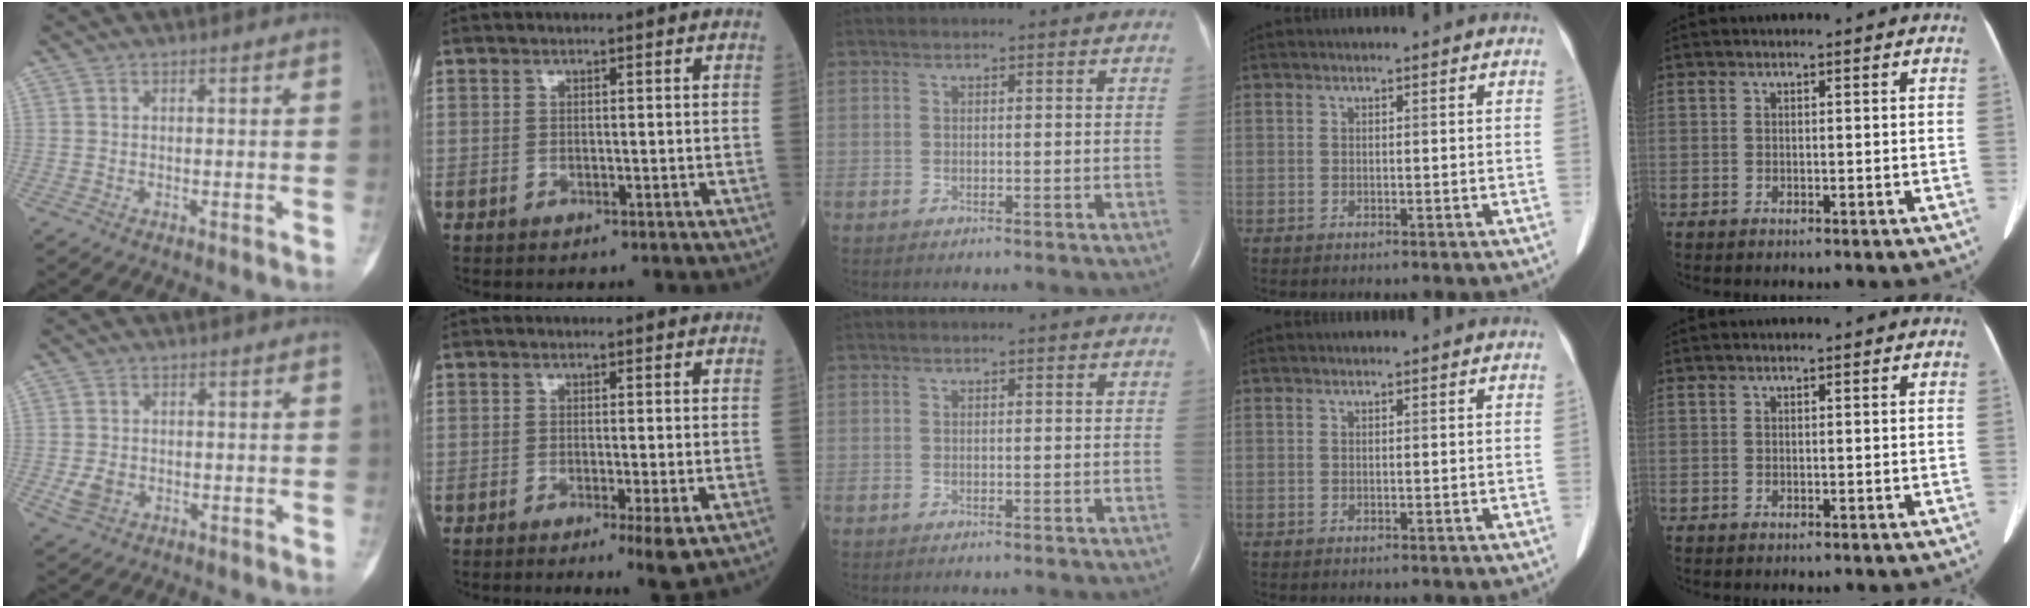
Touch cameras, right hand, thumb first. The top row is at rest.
{"thumb": {"total": 3.3, "force": [-0.8, 2.6, 2.0], "torque": [-0.037, 0.002, -0.010]}, "index": {"total": 3.2, "force": [-1.3, 0.0, 2.9], "torque": [-0.035, -0.011, -0.018]}}